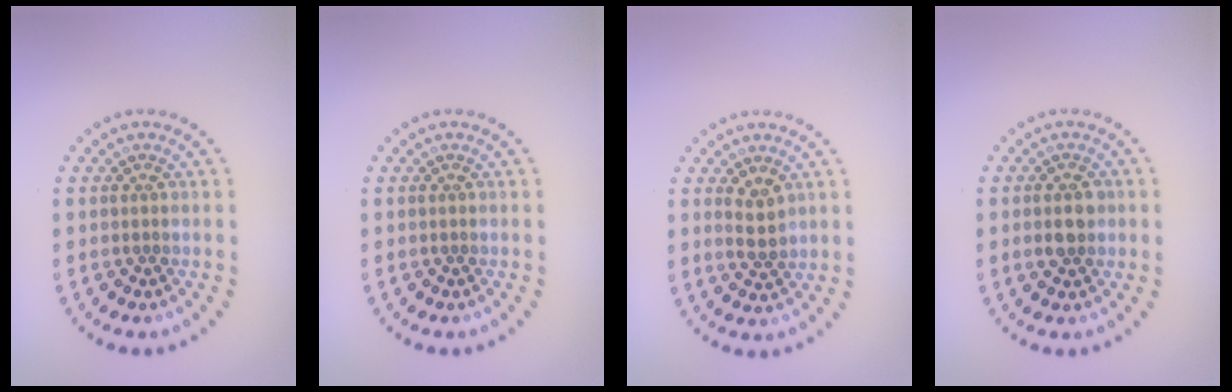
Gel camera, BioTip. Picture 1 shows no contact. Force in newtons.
{"total": 0.0}
{"total": 2.0, "press": 1.9, "slide": 0.7}
{"total": 2.5, "press": 2.5, "slide": 0.1}